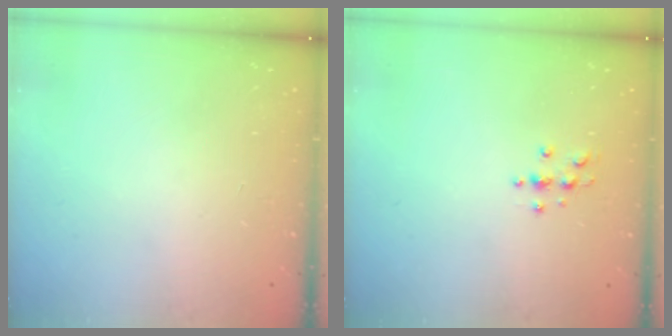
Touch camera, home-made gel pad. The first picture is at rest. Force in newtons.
{"total": 3.3, "press": 3.3, "slide": 0.5}